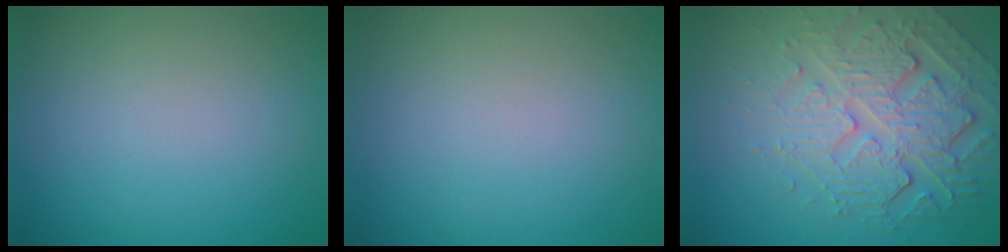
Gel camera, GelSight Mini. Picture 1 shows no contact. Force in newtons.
{"total": 0.0}
{"total": 6.8, "press": 5.1, "slide": 4.4}